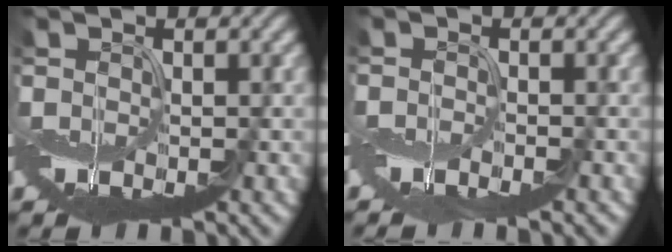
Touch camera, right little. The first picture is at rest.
{"total": 1.7, "force": [-1.6, 0.0, 0.7], "torque": [-0.013, -0.004, -0.032]}